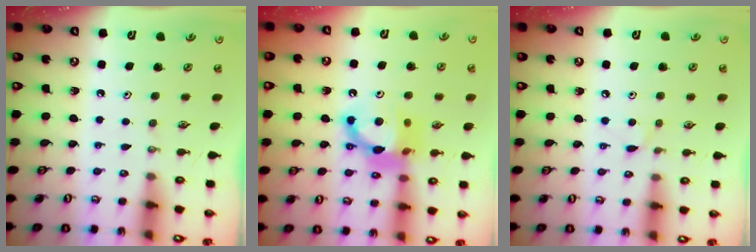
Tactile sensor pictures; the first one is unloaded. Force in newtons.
{"total": 11.8, "press": 11.7, "slide": 1.0}
{"total": 4.6, "press": 4.5, "slide": 0.6}